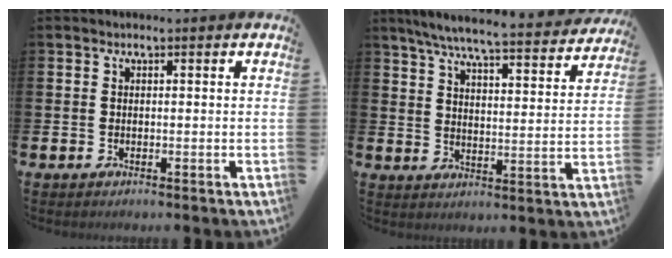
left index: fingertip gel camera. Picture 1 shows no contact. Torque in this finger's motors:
{"motor_torque": [1.05, -1.09, 0.44, 0.21]}